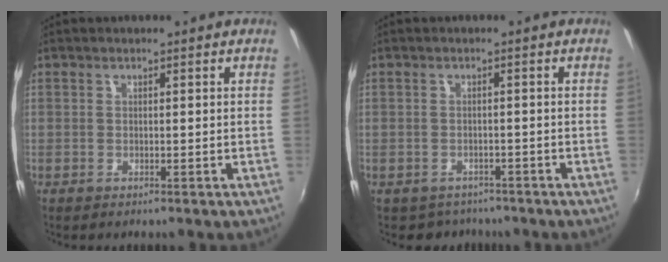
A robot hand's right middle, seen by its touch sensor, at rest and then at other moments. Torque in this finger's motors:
{"motor_torque": [-0.28, -0.20, 0.11, 0.01]}